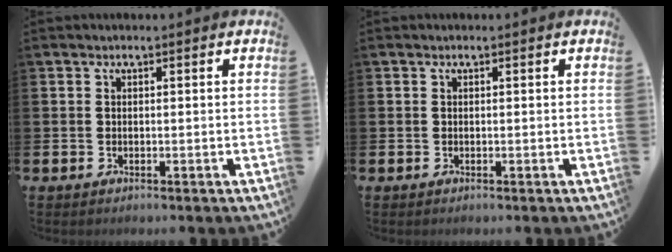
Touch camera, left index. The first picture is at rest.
{"total": 0.0}